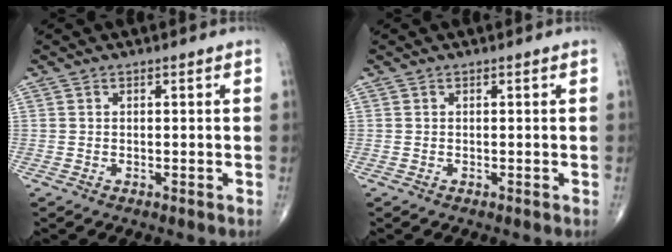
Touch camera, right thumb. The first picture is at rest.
{"total": 0.0}